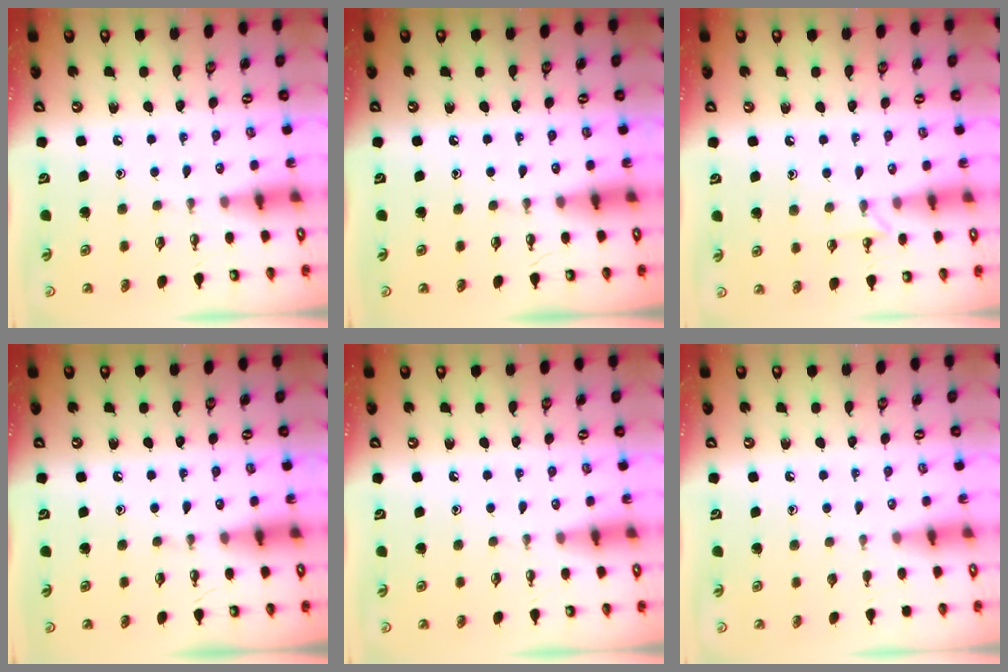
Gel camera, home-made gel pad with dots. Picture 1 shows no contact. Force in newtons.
{"total": 0.0}
{"total": 6.2, "press": 6.2, "slide": 0.6}
{"total": 0.0}
{"total": 0.0}
{"total": 0.0}